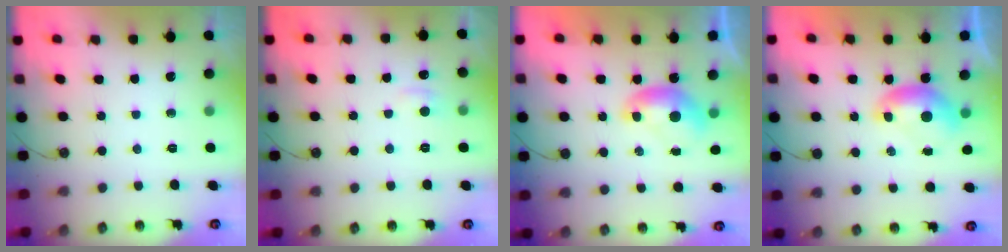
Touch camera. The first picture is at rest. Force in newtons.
{"total": 1.2, "press": 0.9, "slide": 0.8}
{"total": 0.0}
{"total": 0.0}